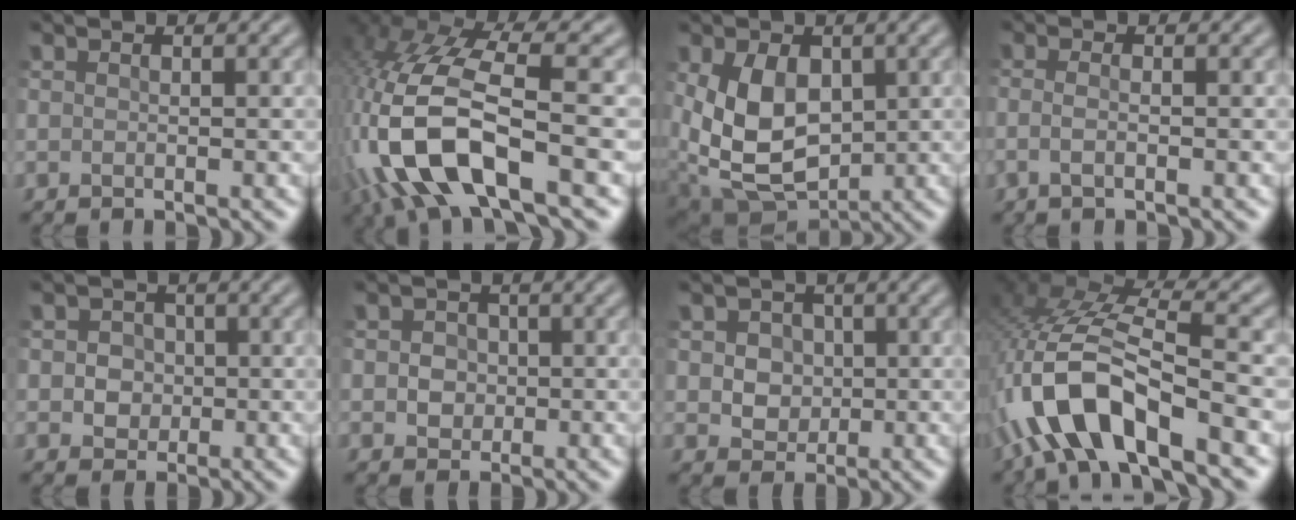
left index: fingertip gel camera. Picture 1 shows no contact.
{"total": 10.9, "force": [-3.5, 5.0, 9.0], "torque": [-0.205, 0.002, -0.062]}
{"total": 8.8, "force": [0.9, 6.0, 6.4], "torque": [-0.139, -0.006, 0.022]}
{"total": 2.0, "force": [-0.2, 0.9, 1.7], "torque": [-0.023, 0.000, -0.017]}
{"total": 2.9, "force": [0.6, 2.7, 1.1], "torque": [-0.001, 0.014, -0.004]}
{"total": 2.5, "force": [0.4, 2.2, 1.0], "torque": [-0.003, 0.013, -0.002]}
{"total": 4.3, "force": [1.4, 3.6, 2.0], "torque": [-0.030, 0.017, 0.017]}
{"total": 10.3, "force": [-4.6, 3.7, 8.5], "torque": [-0.179, 0.019, -0.086]}